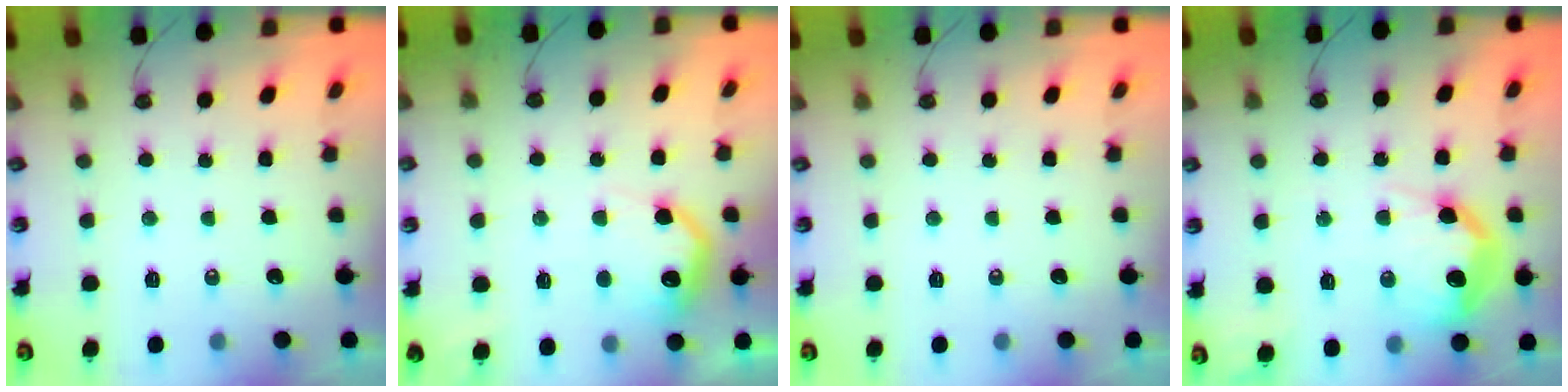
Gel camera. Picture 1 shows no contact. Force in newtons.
{"total": 14.1, "press": 14.1, "slide": 0.8}
{"total": 0.0}
{"total": 19.6, "press": 19.6, "slide": 1.1}